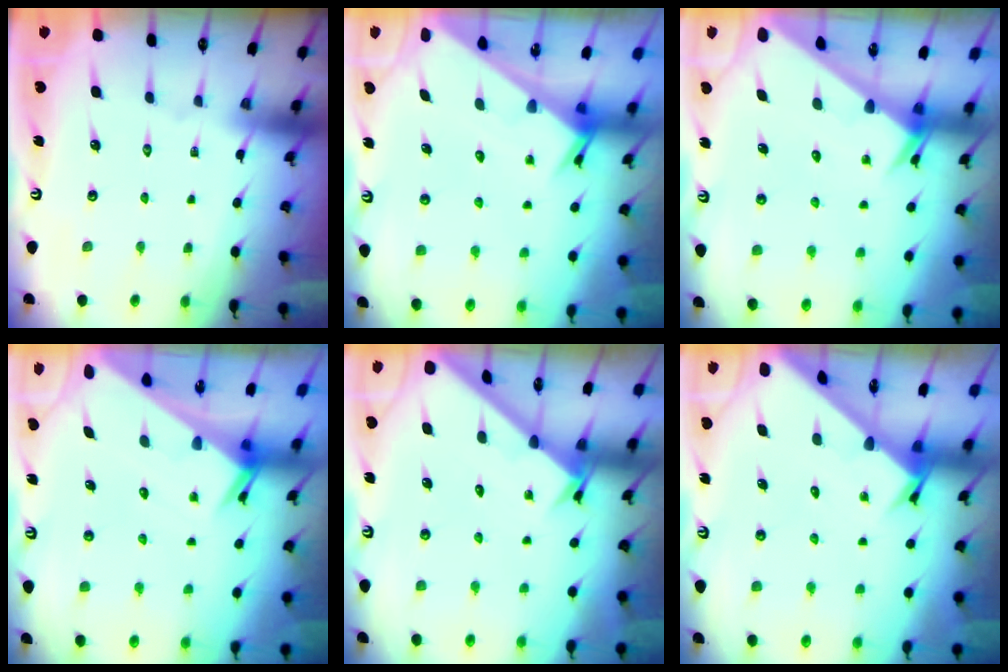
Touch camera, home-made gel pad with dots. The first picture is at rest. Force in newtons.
{"total": 3.2, "press": 3.2, "slide": 0.2}
{"total": 2.4, "press": 2.4, "slide": 0.0}
{"total": 2.9, "press": 2.9, "slide": 0.2}
{"total": 1.9, "press": 1.9, "slide": 0.2}
{"total": 2.6, "press": 2.6, "slide": 0.3}